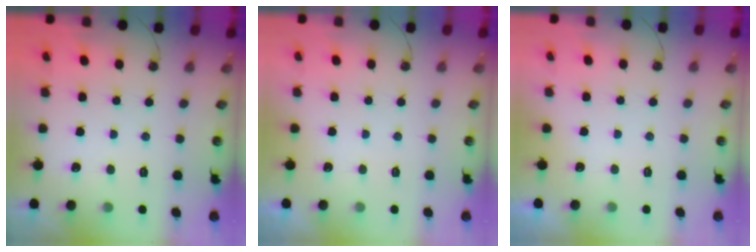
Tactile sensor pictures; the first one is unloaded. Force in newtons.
{"total": 0.0}
{"total": 0.0}